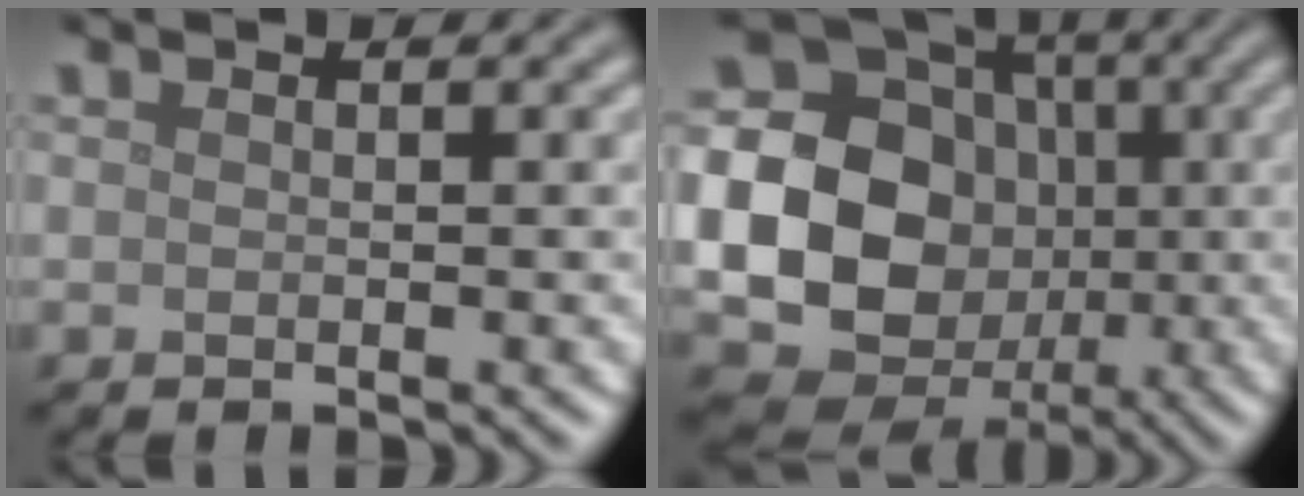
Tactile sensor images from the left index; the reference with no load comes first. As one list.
[{"total": 24.7, "force": [-1.6, 23.1, 8.4], "torque": [-0.215, -0.002, -0.075]}]